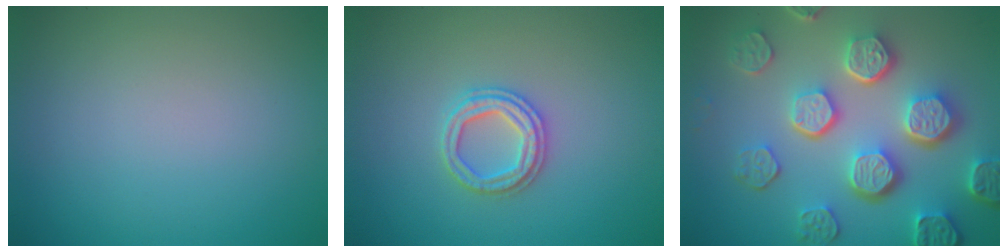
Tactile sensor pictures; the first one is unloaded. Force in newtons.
{"total": 2.4, "press": 2.4, "slide": 0.4}
{"total": 7.9, "press": 6.0, "slide": 5.2}